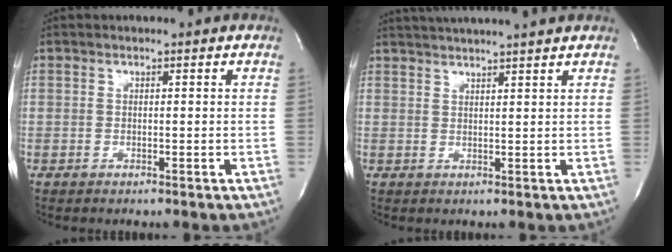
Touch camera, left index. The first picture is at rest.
{"total": 9.1, "force": [8.4, -0.9, 3.6], "torque": [-0.067, 0.019, 0.114]}